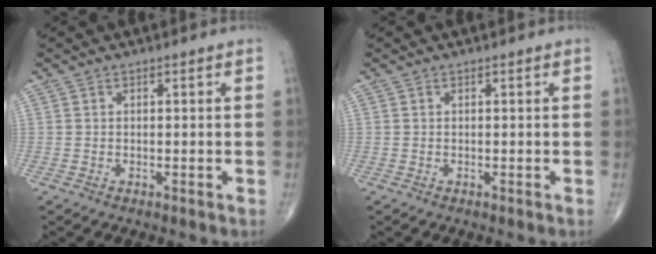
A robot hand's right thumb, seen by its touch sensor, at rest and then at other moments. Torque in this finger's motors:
{"motor_torque": [0.00, 0.00, 0.00, 0.00, 0.00]}